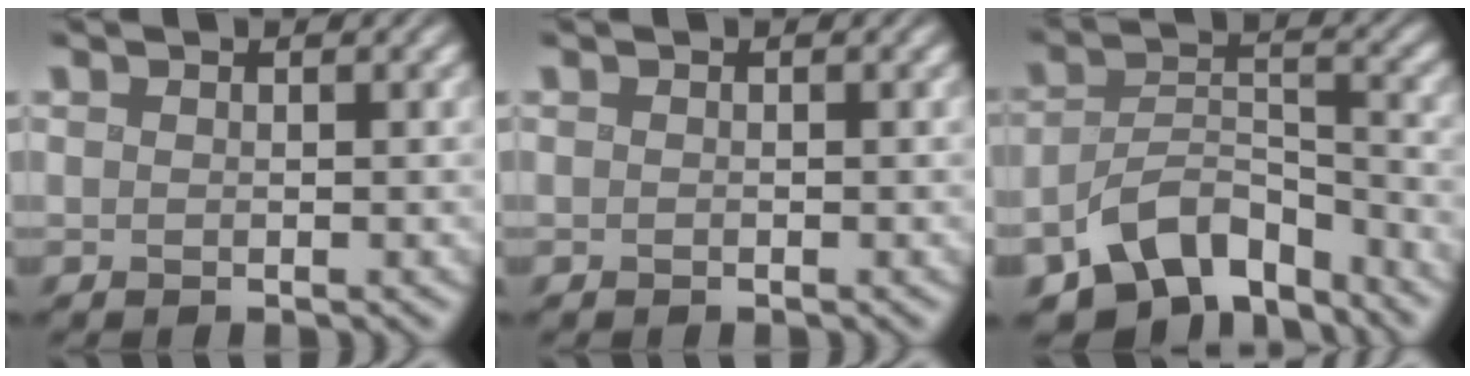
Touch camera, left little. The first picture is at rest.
{"total": 0.0}
{"total": 8.5, "force": [-6.3, 4.2, 3.8], "torque": [-0.051, -0.017, -0.110]}